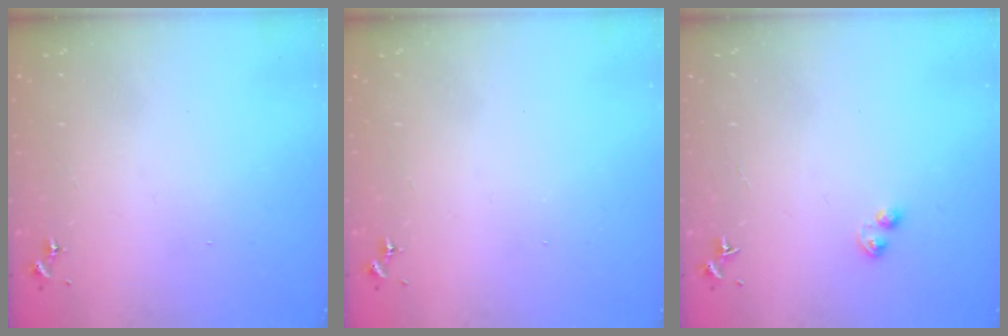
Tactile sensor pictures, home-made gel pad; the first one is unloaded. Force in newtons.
{"total": 0.0}
{"total": 2.7, "press": 2.7, "slide": 0.4}